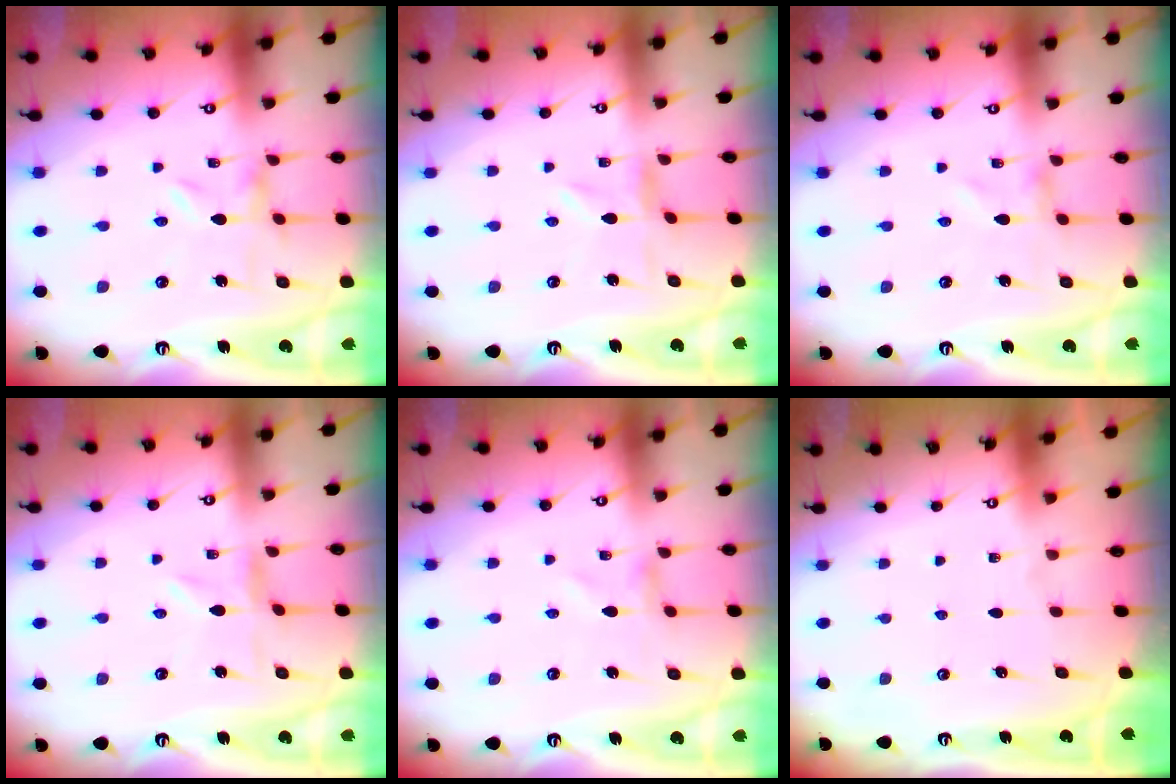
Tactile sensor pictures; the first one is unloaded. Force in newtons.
{"total": 0.0}
{"total": 0.0}
{"total": 0.0}
{"total": 0.0}
{"total": 0.0}